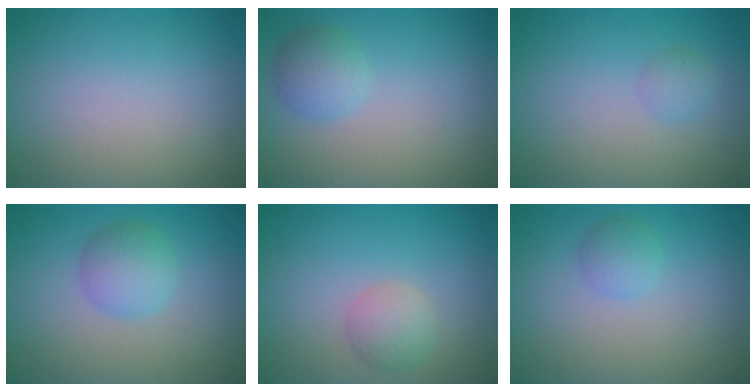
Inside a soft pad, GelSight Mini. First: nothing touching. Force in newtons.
{"total": 2.5, "press": 2.5, "slide": 0.2}
{"total": 1.2, "press": 1.2, "slide": 0.0}
{"total": 2.9, "press": 2.9, "slide": 0.1}
{"total": 2.2, "press": 2.2, "slide": 0.1}
{"total": 1.5, "press": 1.5, "slide": 0.0}